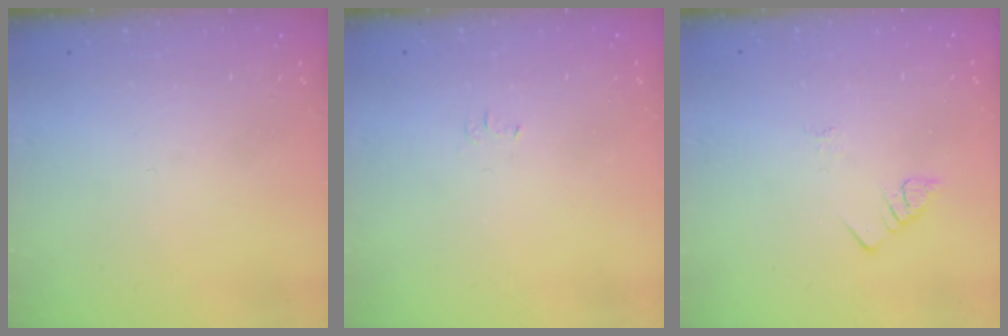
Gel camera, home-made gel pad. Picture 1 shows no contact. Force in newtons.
{"total": 3.0, "press": 3.0, "slide": 0.5}
{"total": 3.1, "press": 3.1, "slide": 0.4}